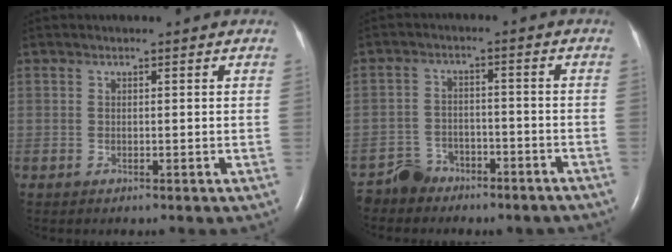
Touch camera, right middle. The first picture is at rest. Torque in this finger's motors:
{"motor_torque": [-0.24, -0.30, 0.06, 0.02]}